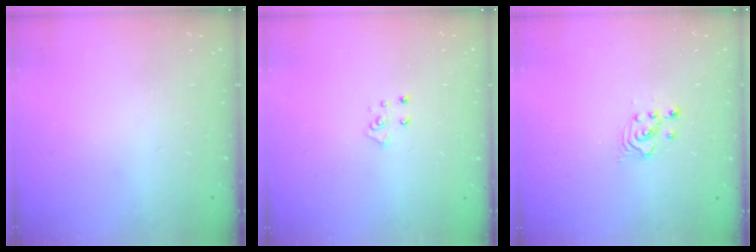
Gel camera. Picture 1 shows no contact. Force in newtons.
{"total": 4.9, "press": 4.8, "slide": 0.4}
{"total": 2.5, "press": 2.5, "slide": 0.3}